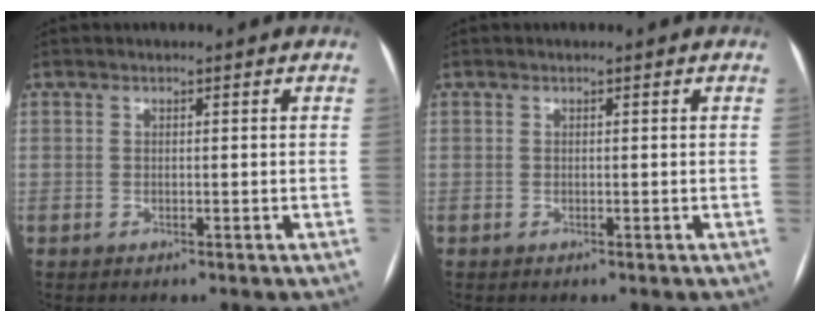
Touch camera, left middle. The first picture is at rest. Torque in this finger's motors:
{"motor_torque": [0.00, -0.01, 0.00, 0.00]}